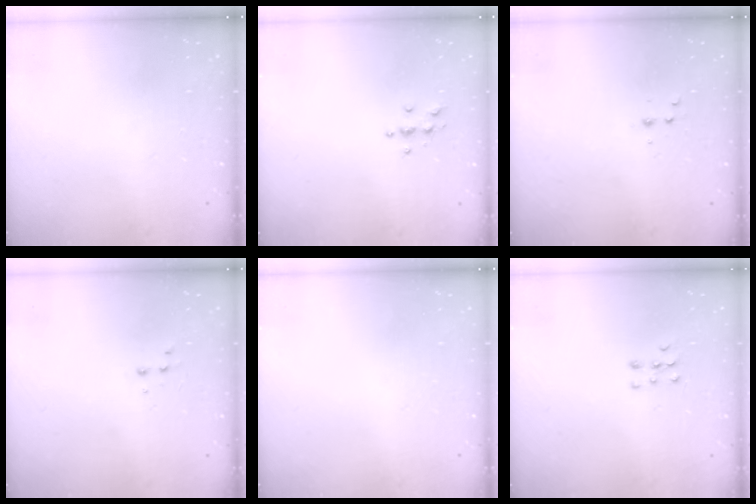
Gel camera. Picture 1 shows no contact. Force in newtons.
{"total": 3.6, "press": 3.6, "slide": 0.4}
{"total": 2.9, "press": 2.7, "slide": 1.1}
{"total": 1.9, "press": 1.9, "slide": 0.2}
{"total": 0.0}
{"total": 5.5, "press": 5.5, "slide": 0.9}